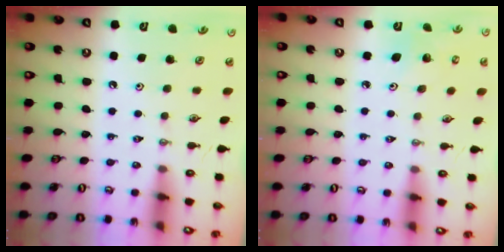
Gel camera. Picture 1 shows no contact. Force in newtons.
{"total": 5.2, "press": 5.1, "slide": 0.9}